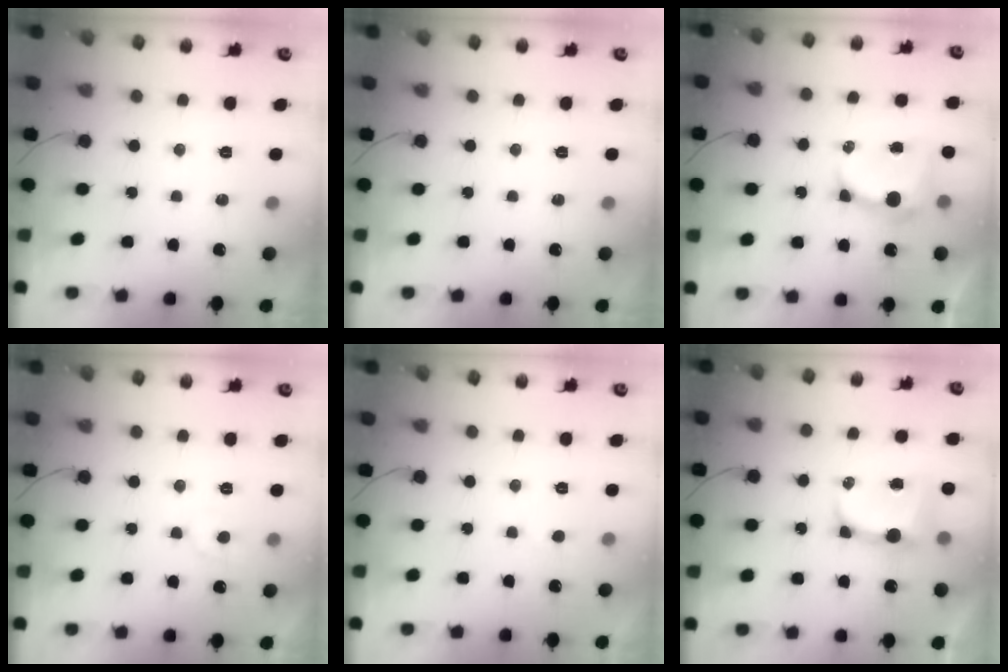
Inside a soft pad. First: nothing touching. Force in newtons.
{"total": 0.0}
{"total": 8.9, "press": 8.8, "slide": 1.1}
{"total": 6.4, "press": 6.4, "slide": 0.4}
{"total": 1.9, "press": 1.9, "slide": 0.3}
{"total": 8.7, "press": 8.7, "slide": 0.7}